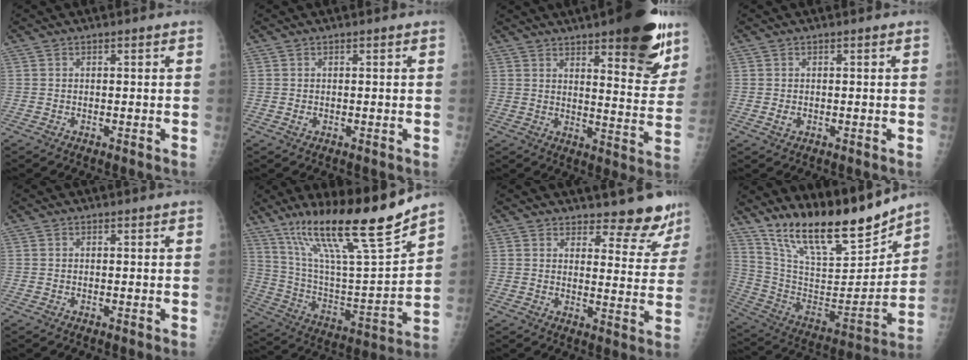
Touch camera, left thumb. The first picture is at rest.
{"total": 0.7, "force": [0.1, 0.5, 0.6], "torque": [-0.005, 0.000, 0.003]}
{"total": 19.6, "force": [12.0, 5.7, 14.4], "torque": [-0.156, -0.061, 0.162]}
{"total": 1.3, "force": [-0.1, 0.9, 0.9], "torque": [-0.013, -0.001, -0.001]}
{"total": 0.0}
{"total": 23.4, "force": [16.8, 2.6, 16.0], "torque": [-0.250, -0.069, 0.301]}
{"total": 9.2, "force": [8.4, 3.0, 2.1], "torque": [0.011, -0.069, 0.095]}
{"total": 22.2, "force": [18.1, 5.7, 11.6], "torque": [-0.159, -0.100, 0.319]}